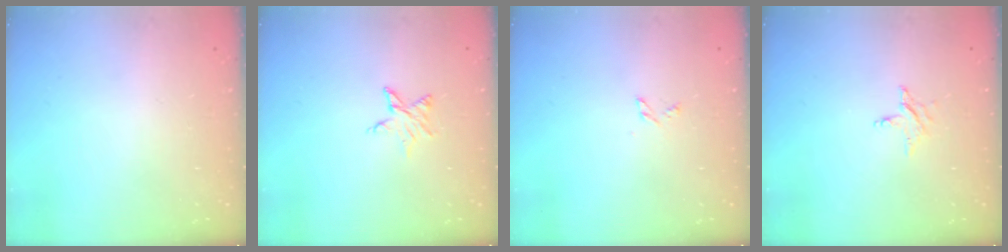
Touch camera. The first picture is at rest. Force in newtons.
{"total": 4.6, "press": 4.5, "slide": 0.5}
{"total": 2.4, "press": 2.4, "slide": 0.2}
{"total": 3.0, "press": 3.0, "slide": 0.3}